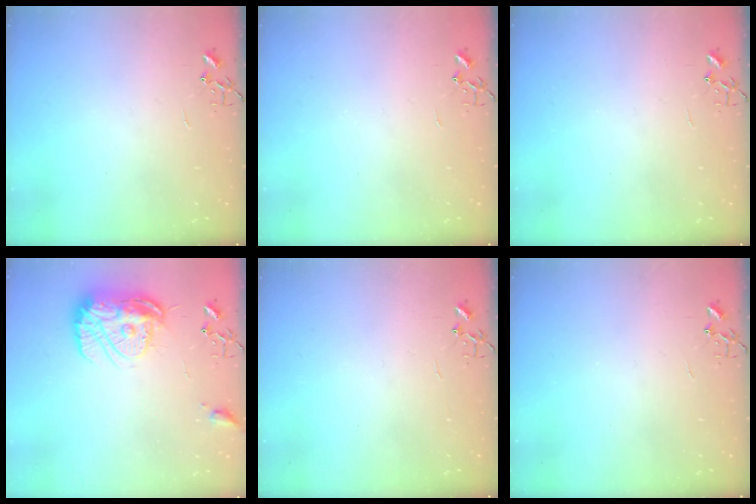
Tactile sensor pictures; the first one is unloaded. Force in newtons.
{"total": 0.0}
{"total": 0.0}
{"total": 15.7, "press": 15.7, "slide": 1.6}
{"total": 0.0}
{"total": 0.0}